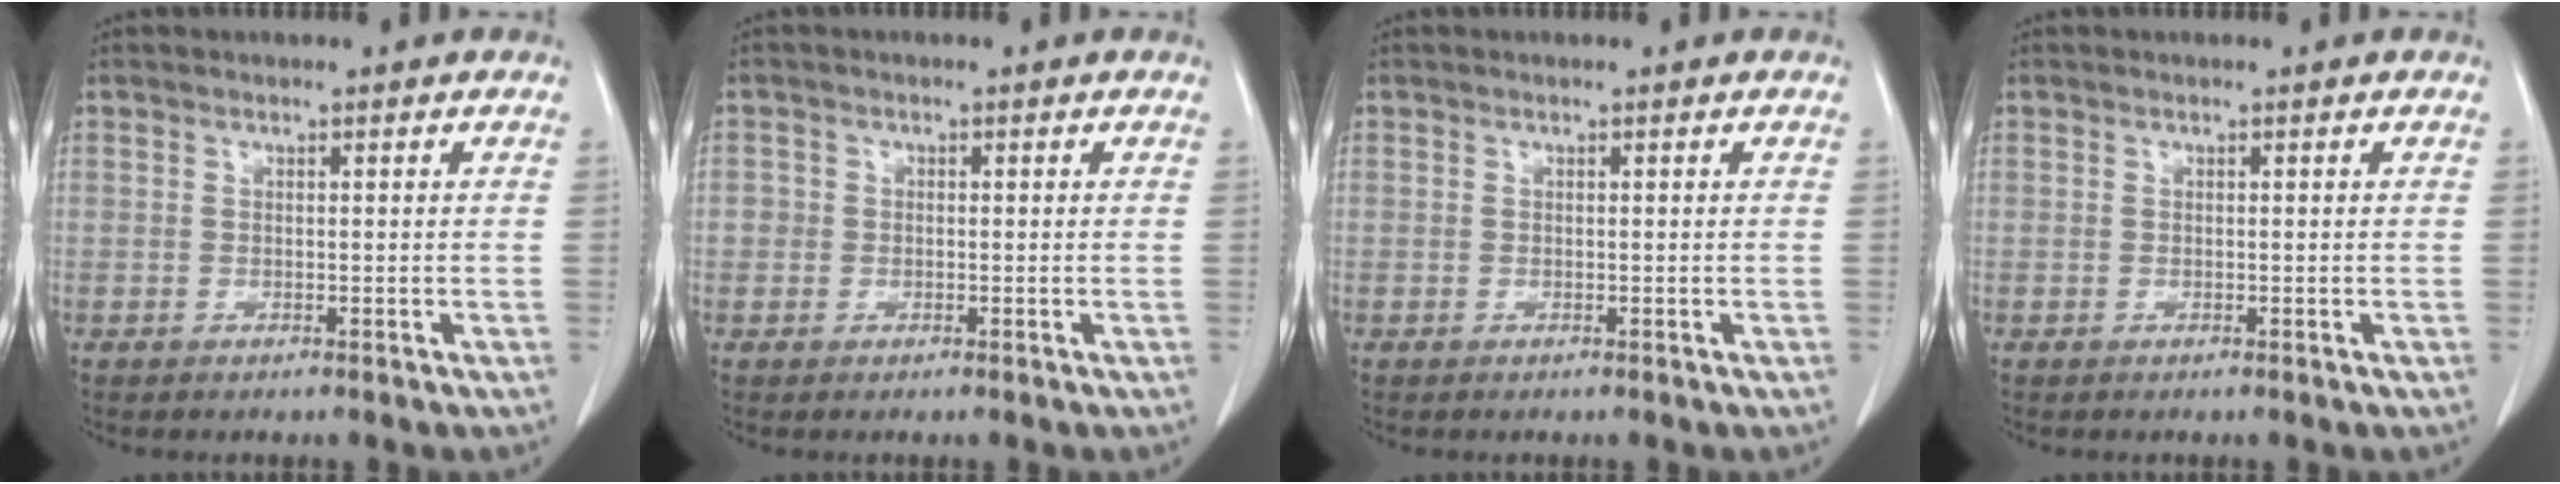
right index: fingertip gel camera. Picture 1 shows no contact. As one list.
[{"total": 1.6, "force": [-0.2, 1.5, 0.3], "torque": [0.004, 0.008, -0.004]}, {"total": 0.0}, {"total": 0.0}]